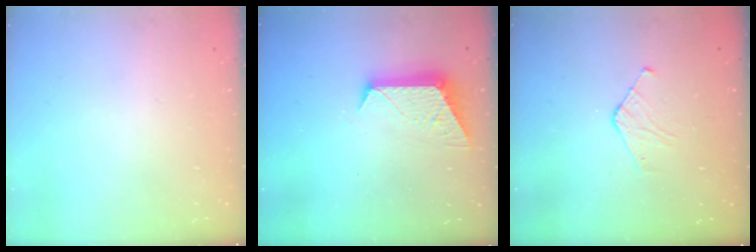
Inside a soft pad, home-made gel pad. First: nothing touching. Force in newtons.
{"total": 9.3, "press": 9.3, "slide": 0.5}
{"total": 3.7, "press": 3.7, "slide": 0.3}